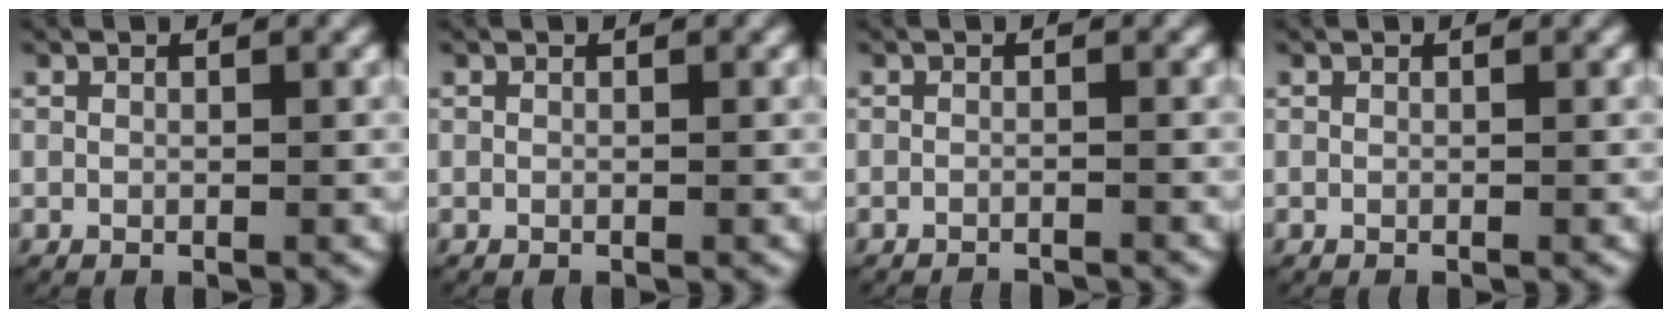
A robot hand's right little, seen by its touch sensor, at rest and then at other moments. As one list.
[{"total": 0.0}, {"total": 1.9, "force": [-1.9, 0.1, 0.1], "torque": [-0.005, -0.009, -0.026]}, {"total": 0.0}]